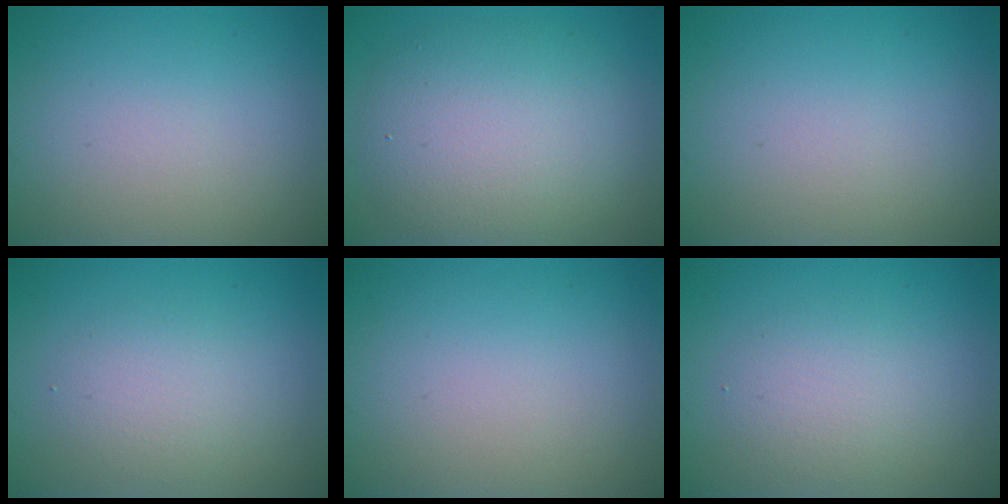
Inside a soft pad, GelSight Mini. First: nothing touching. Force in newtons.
{"total": 7.8, "press": 7.8, "slide": 0.3}
{"total": 0.0}
{"total": 2.5, "press": 2.5, "slide": 0.2}
{"total": 0.0}
{"total": 2.5, "press": 2.5, "slide": 0.2}